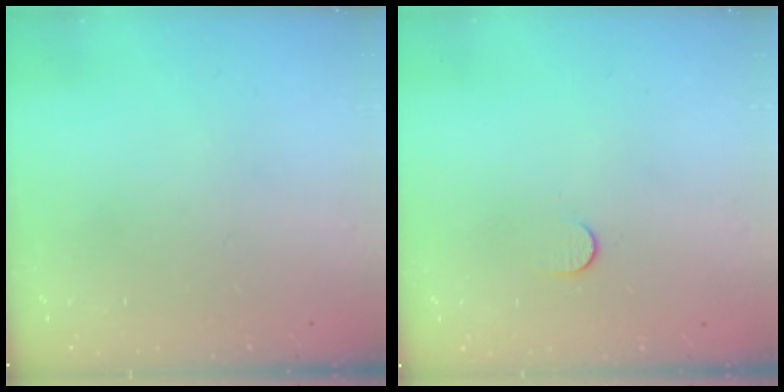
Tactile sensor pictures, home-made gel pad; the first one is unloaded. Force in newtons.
{"total": 5.2, "press": 5.2, "slide": 0.5}